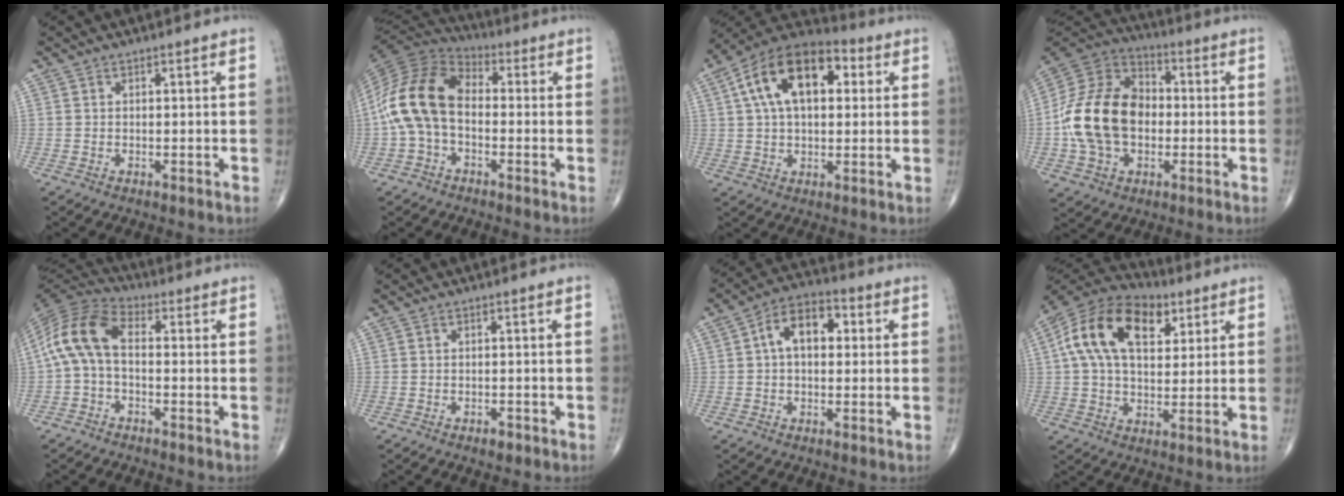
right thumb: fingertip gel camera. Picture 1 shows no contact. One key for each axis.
{"total": 15.1, "fx": -1.2, "fy": 9.8, "fz": 11.4, "tx": -0.223, "ty": 0.036, "tz": -0.035}
{"total": 17.9, "fx": 4.7, "fy": 10.2, "fz": 13.9, "tx": -0.216, "ty": 0.024, "tz": 0.068}
{"total": 19.6, "fx": -1.6, "fy": 14.0, "fz": 13.7, "tx": -0.237, "ty": 0.029, "tz": -0.029}
{"total": 10.8, "fx": -0.4, "fy": 6.1, "fz": 9.0, "tx": -0.180, "ty": 0.030, "tz": -0.022}
{"total": 1.6, "fx": -1.0, "fy": 0.9, "fz": 0.9, "tx": -0.013, "ty": 0.000, "tz": -0.015}
{"total": 9.5, "fx": 1.4, "fy": 6.0, "fz": 7.3, "tx": -0.105, "ty": 0.028, "tz": 0.014}
{"total": 18.5, "fx": 6.1, "fy": 11.2, "fz": 13.4, "tx": -0.227, "ty": 0.007, "tz": 0.096}